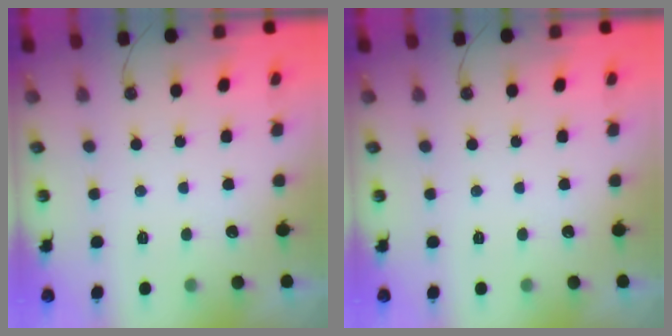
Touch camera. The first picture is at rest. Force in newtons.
{"total": 0.0}